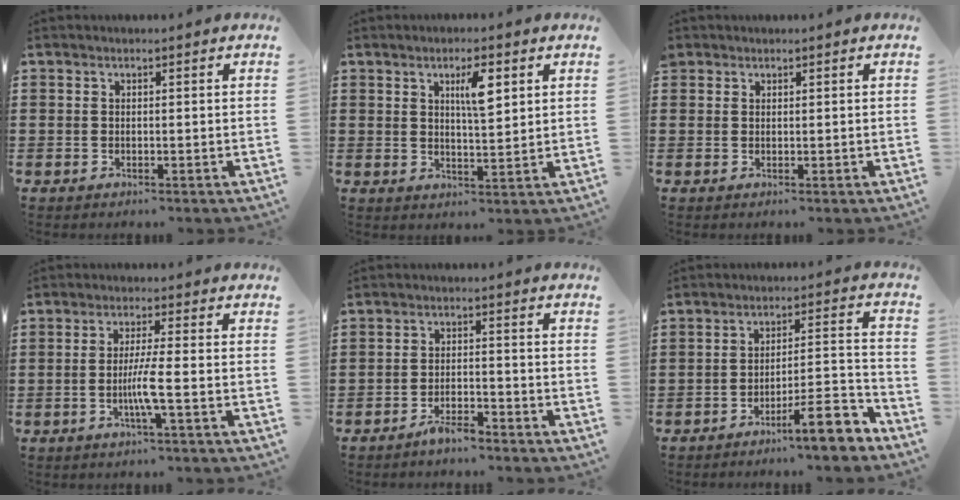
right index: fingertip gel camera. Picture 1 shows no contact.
{"total": 5.1, "force": [2.2, 1.3, 4.4], "torque": [-0.069, 0.000, 0.029]}
{"total": 1.1, "force": [0.8, 0.7, 0.0], "torque": [-0.001, 0.004, 0.016]}
{"total": 4.6, "force": [-1.3, -0.4, 4.4], "torque": [-0.085, -0.012, -0.030]}
{"total": 2.9, "force": [-2.7, 0.4, 1.0], "torque": [-0.019, 0.008, -0.051]}
{"total": 9.2, "force": [-6.9, 1.4, 6.0], "torque": [-0.087, 0.017, -0.123]}